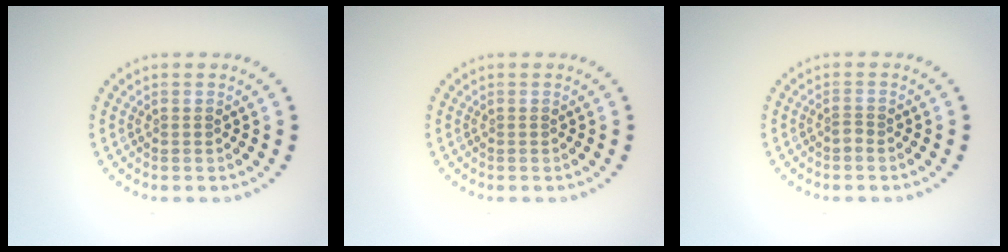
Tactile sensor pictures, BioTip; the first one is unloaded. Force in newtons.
{"total": 0.0}
{"total": 0.9, "press": 0.6, "slide": 0.7}